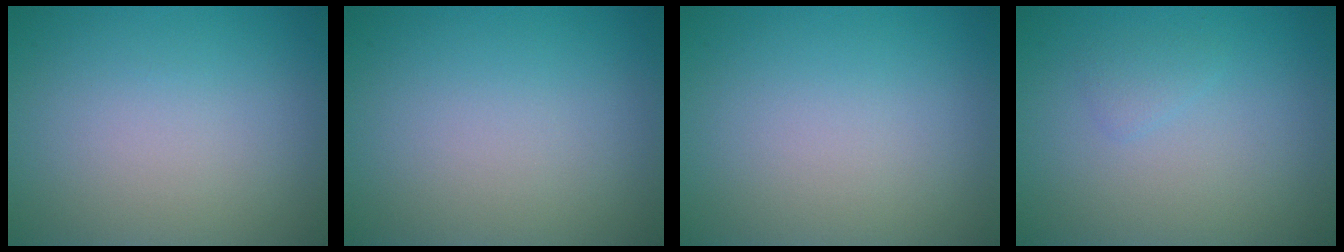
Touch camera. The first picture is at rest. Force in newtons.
{"total": 0.0}
{"total": 0.0}
{"total": 0.9, "press": 0.9, "slide": 0.0}